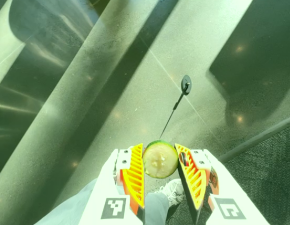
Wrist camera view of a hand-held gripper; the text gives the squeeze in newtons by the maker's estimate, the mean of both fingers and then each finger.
{"total": 9.3, "left": 9.3, "right": 9.4}